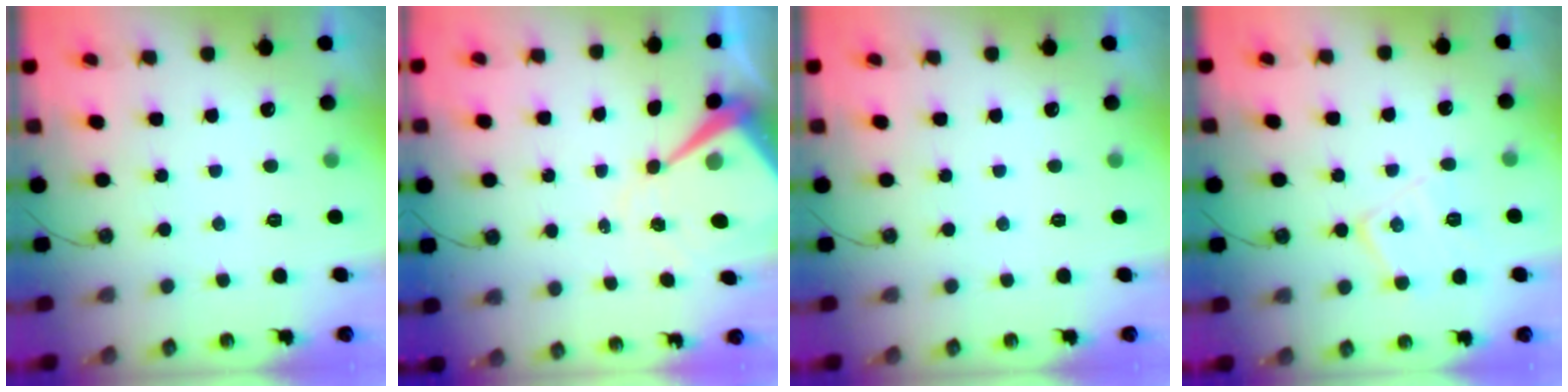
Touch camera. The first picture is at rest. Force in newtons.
{"total": 9.4, "press": 9.4, "slide": 0.7}
{"total": 0.0}
{"total": 11.0, "press": 11.0, "slide": 0.5}